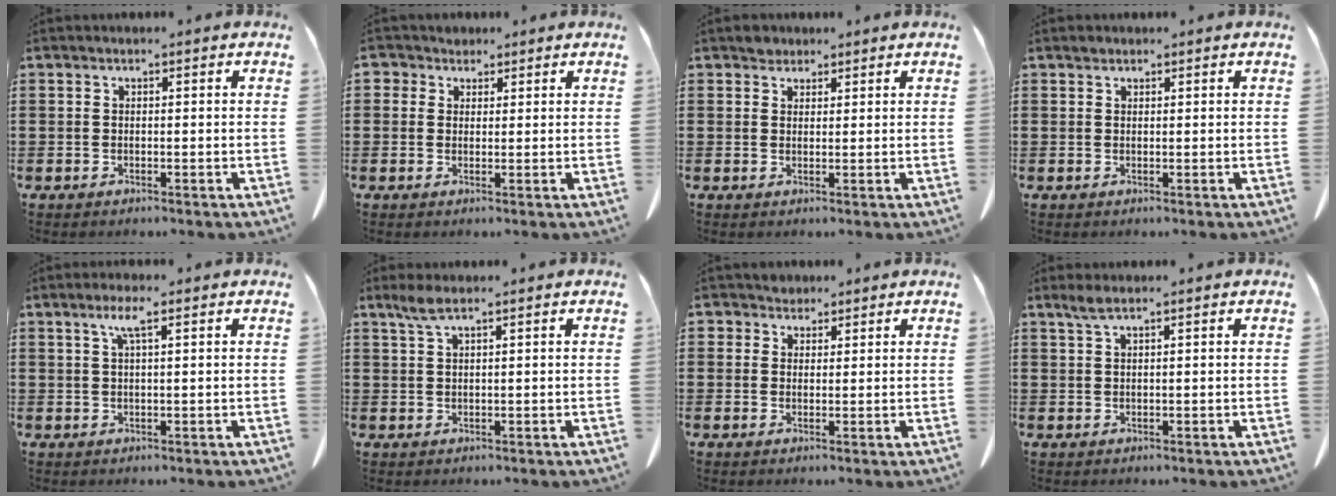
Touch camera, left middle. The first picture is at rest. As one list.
[{"total": 2.5, "force": [1.6, 1.9, 0.4], "torque": [-0.010, 0.006, 0.027]}, {"total": 1.9, "force": [1.7, 0.9, 0.1], "torque": [0.001, 0.001, 0.032]}, {"total": 0.6, "force": [0.5, 0.4, 0.1], "torque": [-0.003, 0.002, 0.010]}, {"total": 3.2, "force": [1.6, 0.4, 2.8], "torque": [-0.059, 0.006, 0.026]}, {"total": 2.6, "force": [1.6, 0.5, 2.0], "torque": [-0.043, 0.003, 0.029]}, {"total": 2.3, "force": [1.8, 1.4, 0.1], "torque": [-0.011, 0.008, 0.035]}, {"total": 1.8, "force": [1.2, 0.2, 1.3], "torque": [-0.029, 0.002, 0.022]}]